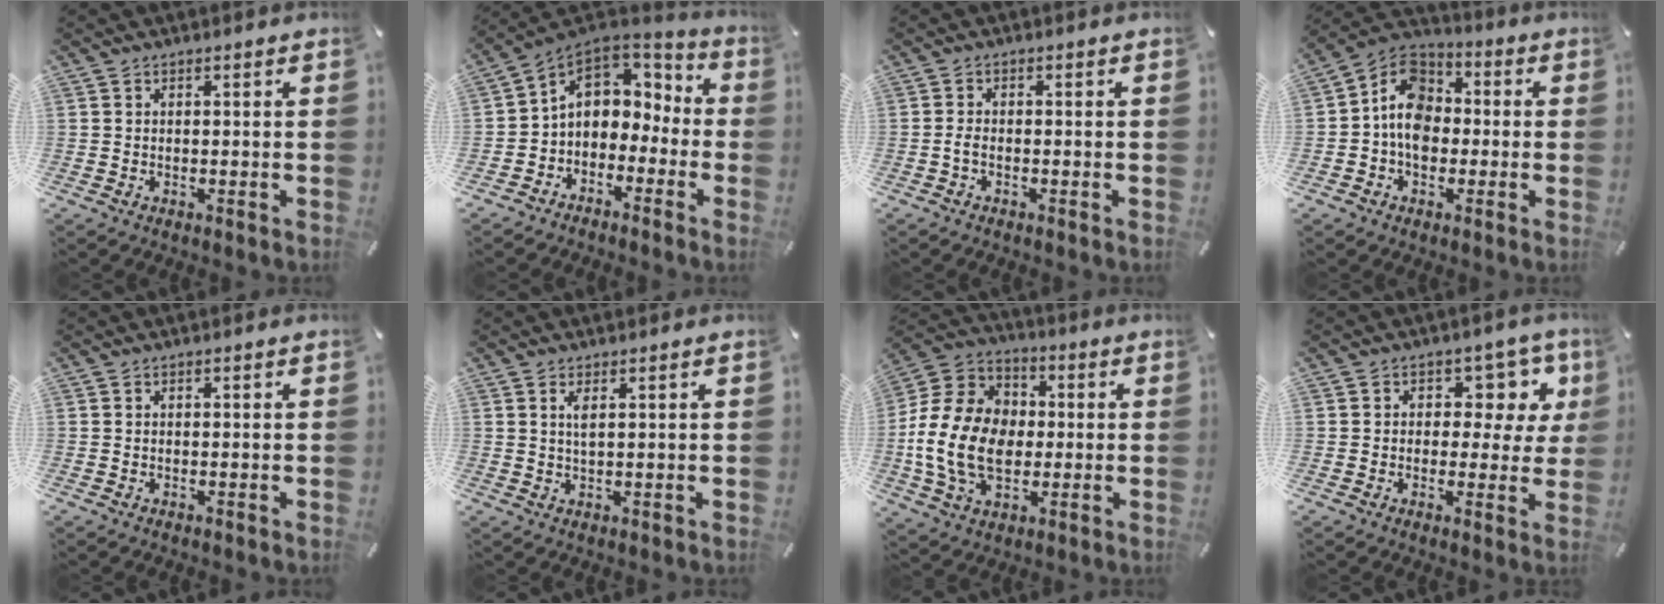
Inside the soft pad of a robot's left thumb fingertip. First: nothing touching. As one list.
[{"total": 7.4, "force": [0.6, 6.6, 3.2], "torque": [-0.075, 0.005, 0.019]}, {"total": 1.8, "force": [-0.8, 0.8, 1.4], "torque": [-0.026, 0.004, -0.015]}, {"total": 10.2, "force": [-1.9, 8.2, 5.7], "torque": [-0.119, 0.018, -0.039]}, {"total": 0.0}, {"total": 2.3, "force": [0.8, 0.5, 2.2], "torque": [-0.045, 0.002, 0.012]}, {"total": 17.5, "force": [-2.2, 13.4, 11.0], "torque": [-0.249, 0.023, -0.040]}, {"total": 8.7, "force": [3.1, 6.2, 5.2], "torque": [-0.062, -0.022, 0.051]}]